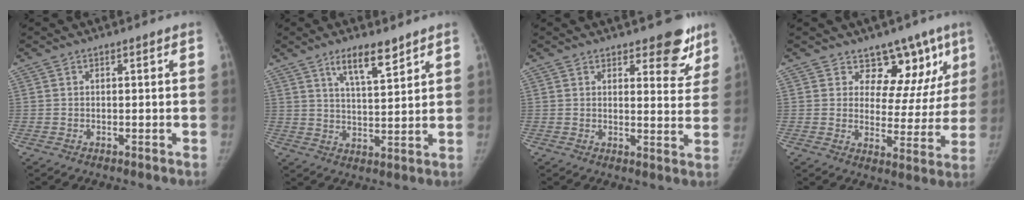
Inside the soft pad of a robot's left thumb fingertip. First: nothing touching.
{"total": 7.3, "force": [5.0, 1.9, 4.9], "torque": [-0.073, -0.033, 0.090]}
{"total": 7.8, "force": [5.5, 3.4, 4.3], "torque": [-0.009, -0.035, 0.067]}
{"total": 11.5, "force": [7.5, 7.5, 4.4], "torque": [0.007, -0.034, 0.096]}